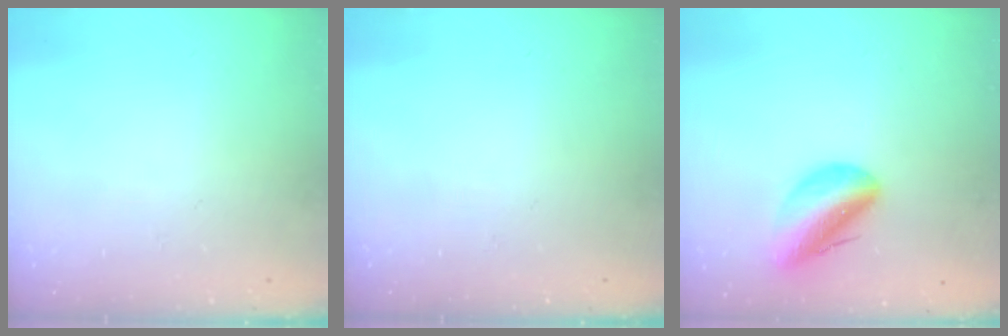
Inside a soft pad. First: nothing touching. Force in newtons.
{"total": 0.0}
{"total": 12.0, "press": 11.5, "slide": 3.6}